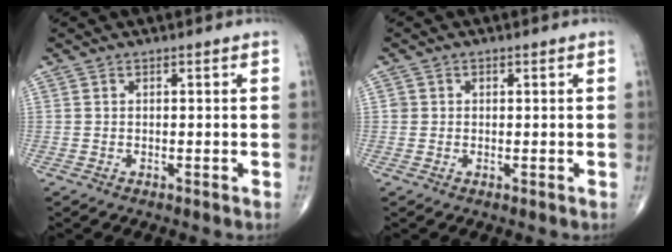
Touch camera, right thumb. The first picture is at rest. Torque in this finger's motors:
{"motor_torque": [-0.19, 0.04, 0.19, 0.13, -0.01]}